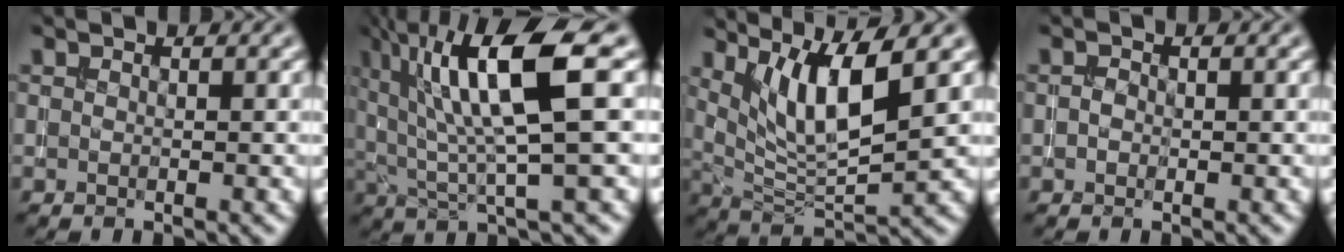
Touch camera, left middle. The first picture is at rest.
{"total": 10.2, "force": [3.4, 2.2, 9.4], "torque": [-0.164, 0.000, 0.064]}
{"total": 7.2, "force": [3.0, 1.9, 6.3], "torque": [-0.111, -0.013, 0.060]}
{"total": 0.7, "force": [-0.2, 0.6, 0.4], "torque": [-0.007, -0.001, -0.006]}